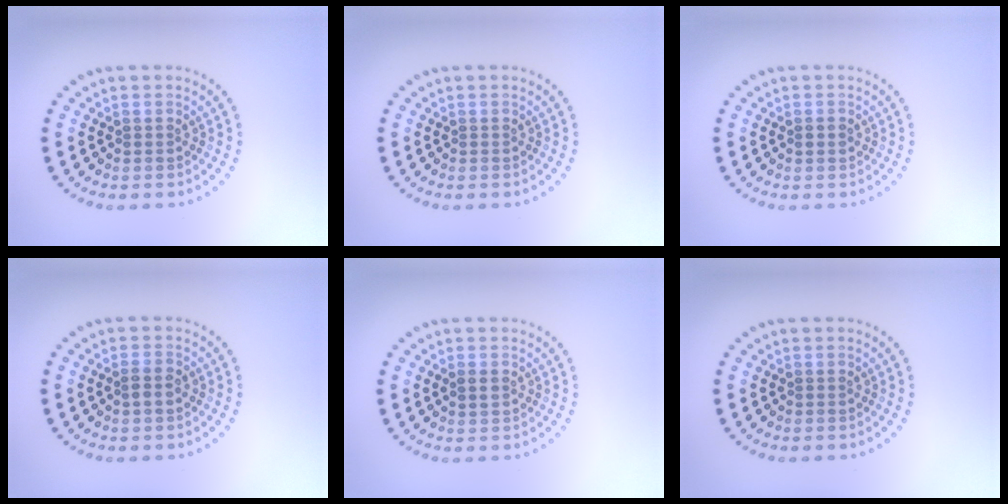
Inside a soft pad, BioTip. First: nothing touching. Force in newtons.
{"total": 0.0}
{"total": 1.0, "press": 1.0, "slide": 0.1}
{"total": 1.5, "press": 1.5, "slide": 0.4}
{"total": 1.1, "press": 1.1, "slide": 0.0}
{"total": 0.0}